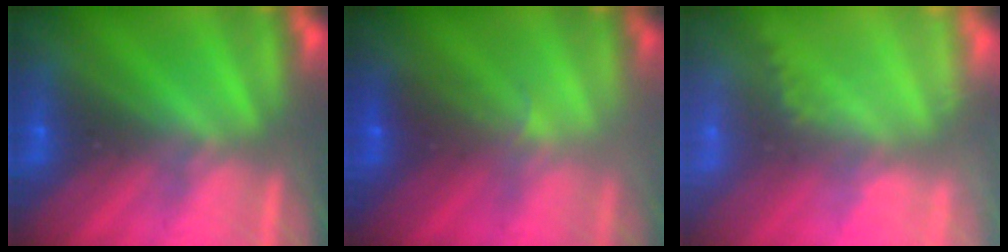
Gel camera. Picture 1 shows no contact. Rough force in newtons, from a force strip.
{"total": 2.1}
{"total": 1.7}